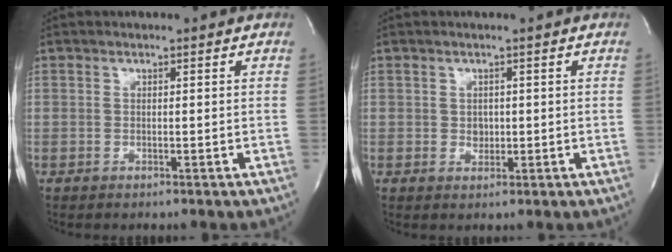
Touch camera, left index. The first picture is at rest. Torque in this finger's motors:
{"motor_torque": [0.22, -0.19, 0.00, 0.02]}